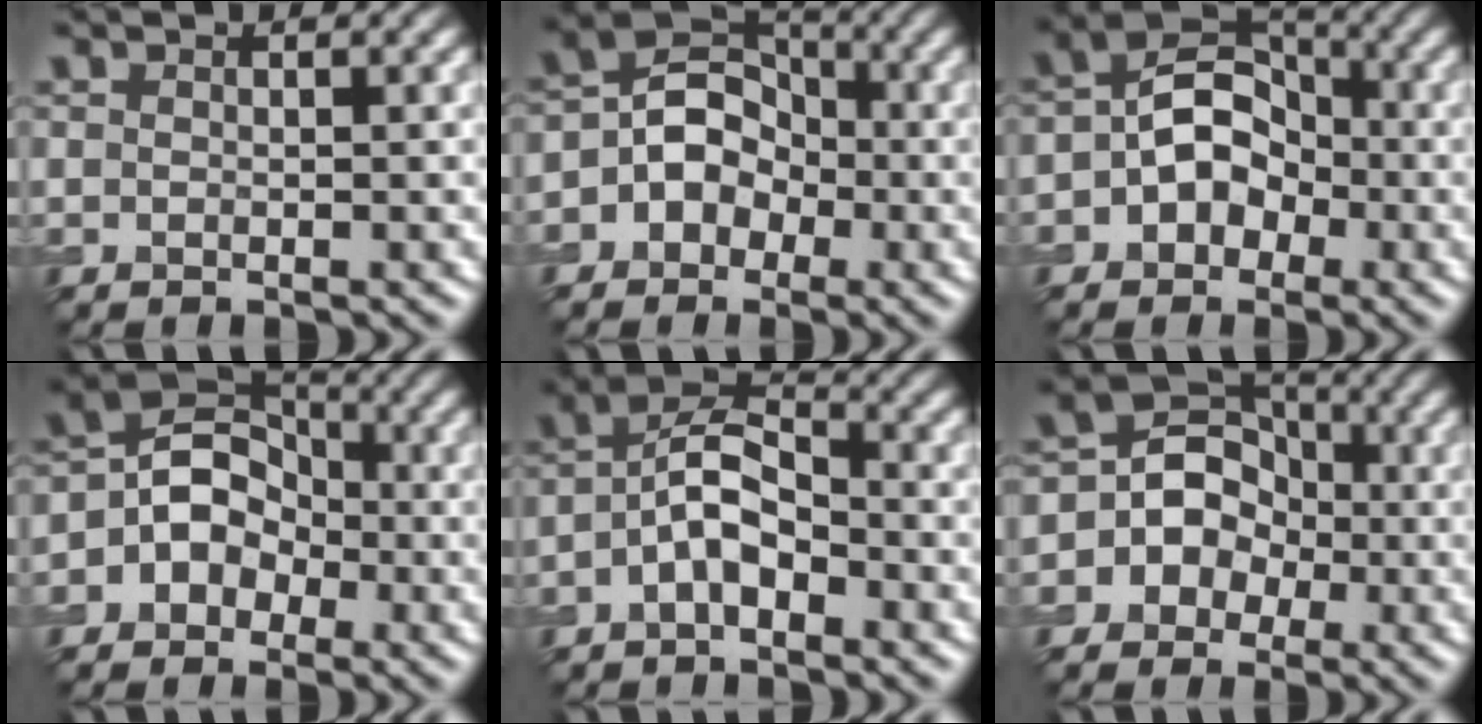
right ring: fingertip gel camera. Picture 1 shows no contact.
{"total": 5.2, "force": [-0.8, 4.4, 2.7], "torque": [-0.013, 0.016, -0.030]}
{"total": 5.5, "force": [-1.0, 4.2, 3.5], "torque": [-0.030, 0.012, -0.027]}
{"total": 5.7, "force": [-1.0, 4.9, 2.9], "torque": [-0.015, 0.021, -0.036]}
{"total": 4.4, "force": [-1.5, 2.2, 3.6], "torque": [-0.066, 0.015, -0.034]}
{"total": 6.9, "force": [-1.0, 6.4, 2.5], "torque": [-0.015, 0.036, -0.047]}